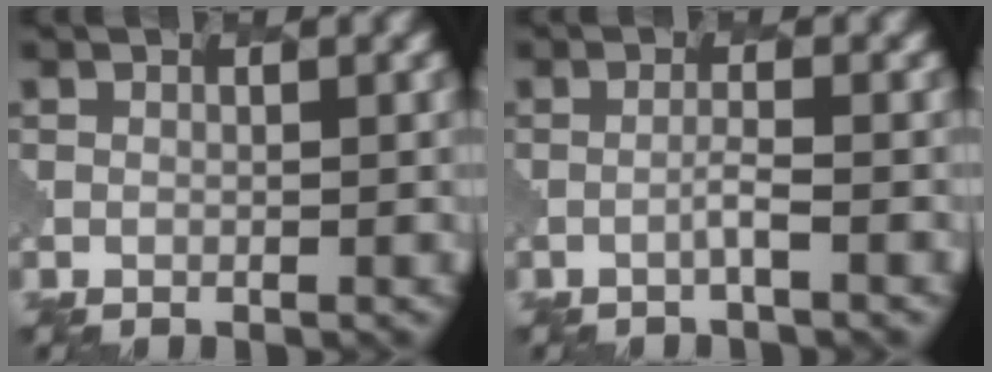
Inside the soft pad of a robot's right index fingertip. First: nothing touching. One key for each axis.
{"total": 0.8, "fx": -0.4, "fy": -0.1, "fz": 0.7, "tx": -0.012, "ty": 0.006, "tz": -0.016}